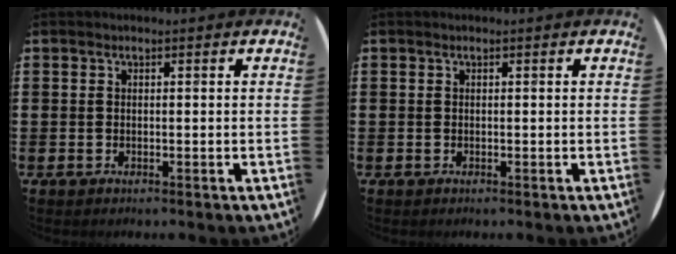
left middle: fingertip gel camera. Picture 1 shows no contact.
{"total": 0.0}